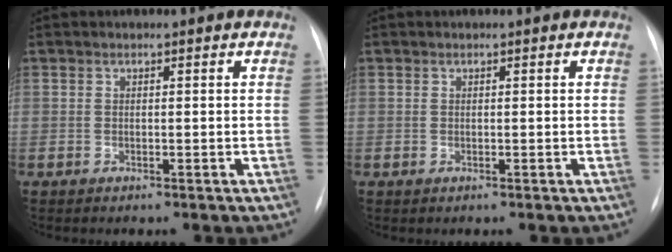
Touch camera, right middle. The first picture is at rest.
{"total": 0.0}